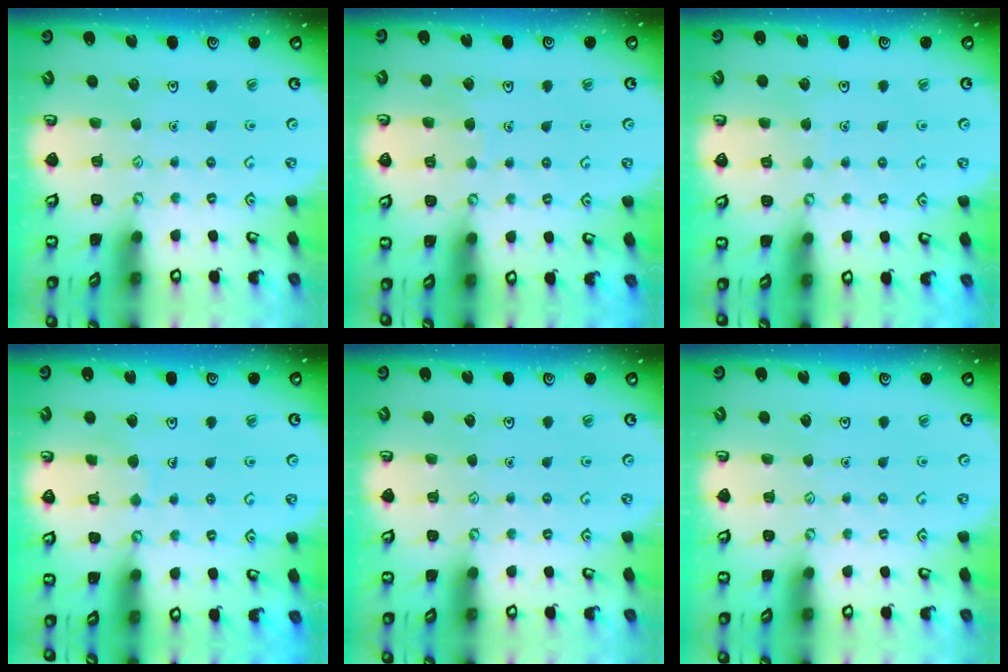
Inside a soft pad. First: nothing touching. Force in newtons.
{"total": 3.7, "press": 3.7, "slide": 0.3}
{"total": 2.5, "press": 2.5, "slide": 0.3}
{"total": 5.0, "press": 4.9, "slide": 0.4}
{"total": 0.0}
{"total": 0.0}